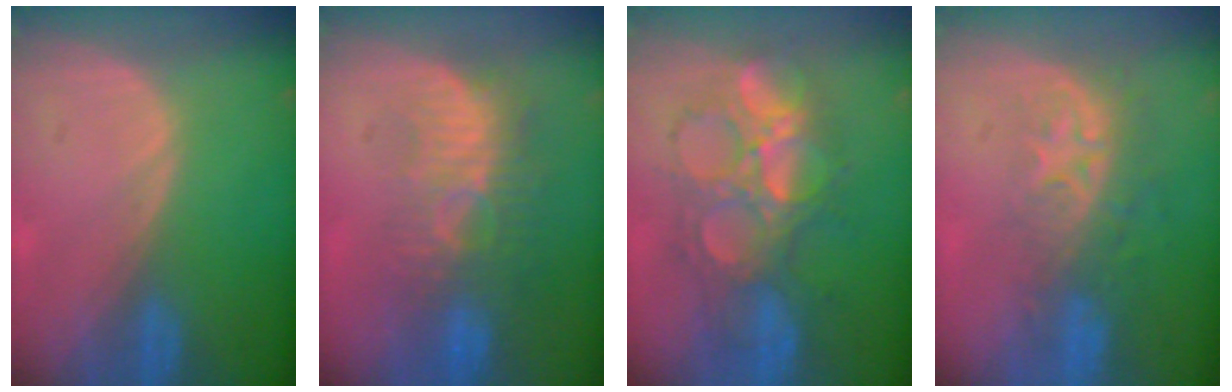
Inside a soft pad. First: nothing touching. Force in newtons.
{"total": 9.0, "press": 8.2, "slide": 3.8}
{"total": 9.5, "press": 9.5, "slide": 0.2}
{"total": 8.7, "press": 7.2, "slide": 4.9}